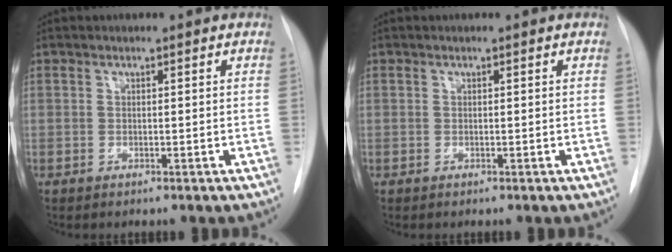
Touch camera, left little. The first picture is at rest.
{"total": 0.0}